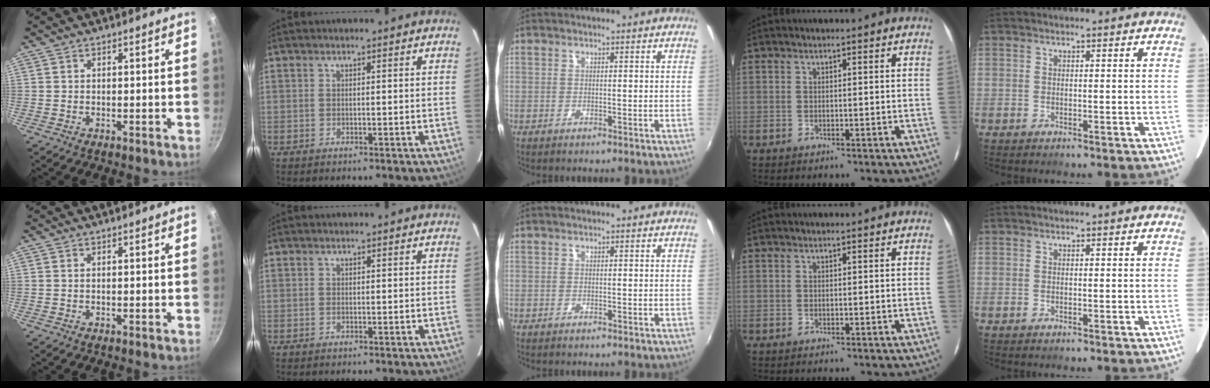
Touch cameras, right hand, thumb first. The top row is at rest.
{}